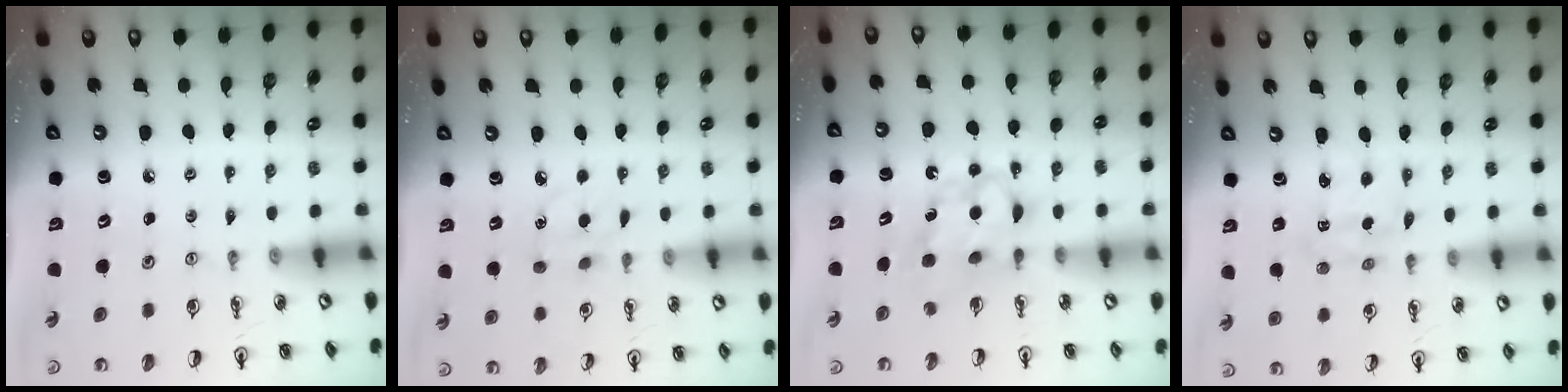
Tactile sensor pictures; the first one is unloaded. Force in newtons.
{"total": 5.4, "press": 5.4, "slide": 0.6}
{"total": 7.0, "press": 7.0, "slide": 0.4}
{"total": 1.9, "press": 1.8, "slide": 0.6}